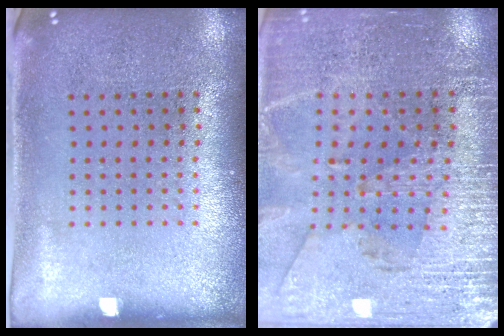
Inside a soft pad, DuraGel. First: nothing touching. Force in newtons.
{"total": 2.9, "press": 2.8, "slide": 0.8}